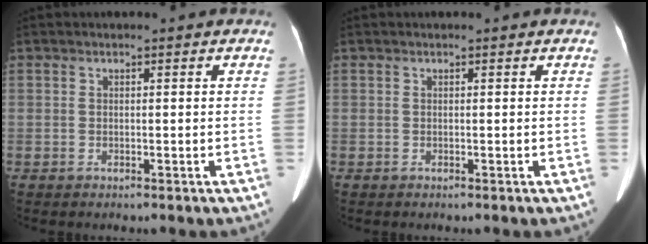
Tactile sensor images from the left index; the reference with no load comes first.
{"total": 0.0}